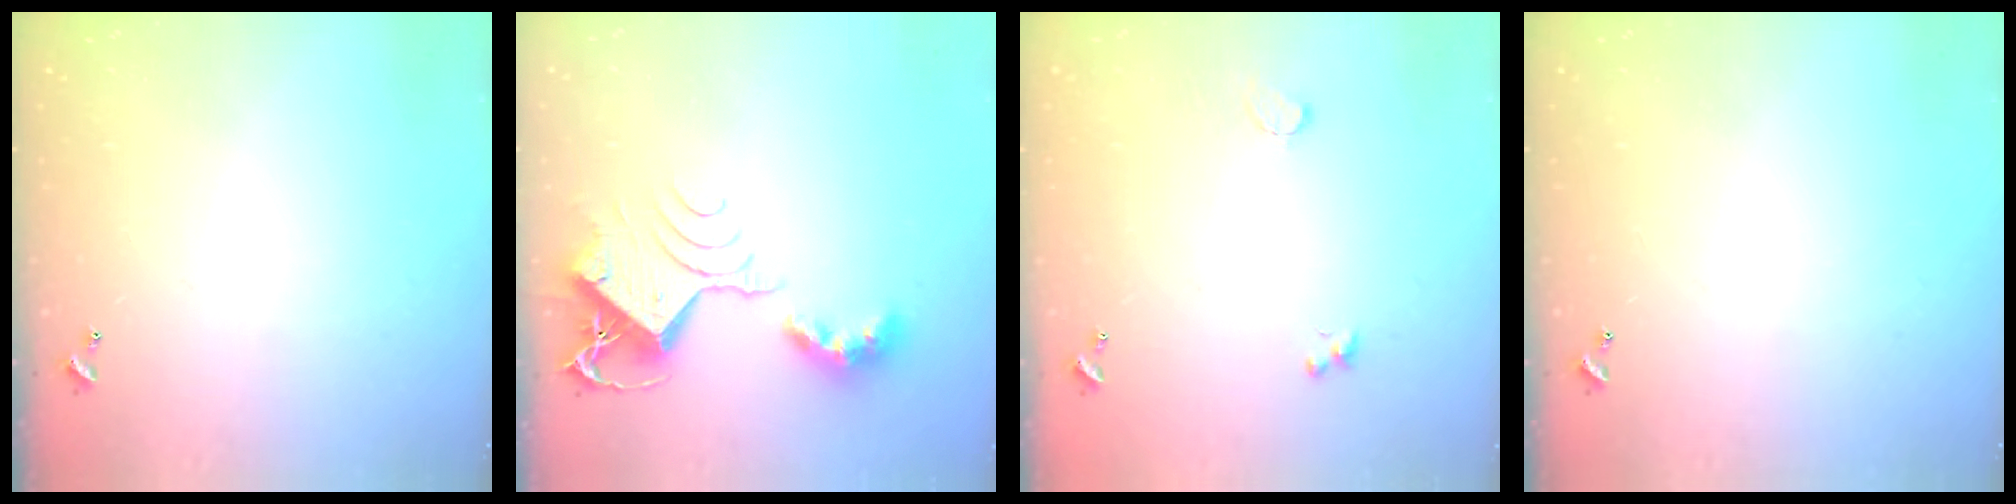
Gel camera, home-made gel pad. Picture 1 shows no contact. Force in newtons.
{"total": 10.3, "press": 10.2, "slide": 1.4}
{"total": 1.3, "press": 1.2, "slide": 0.6}
{"total": 0.0}